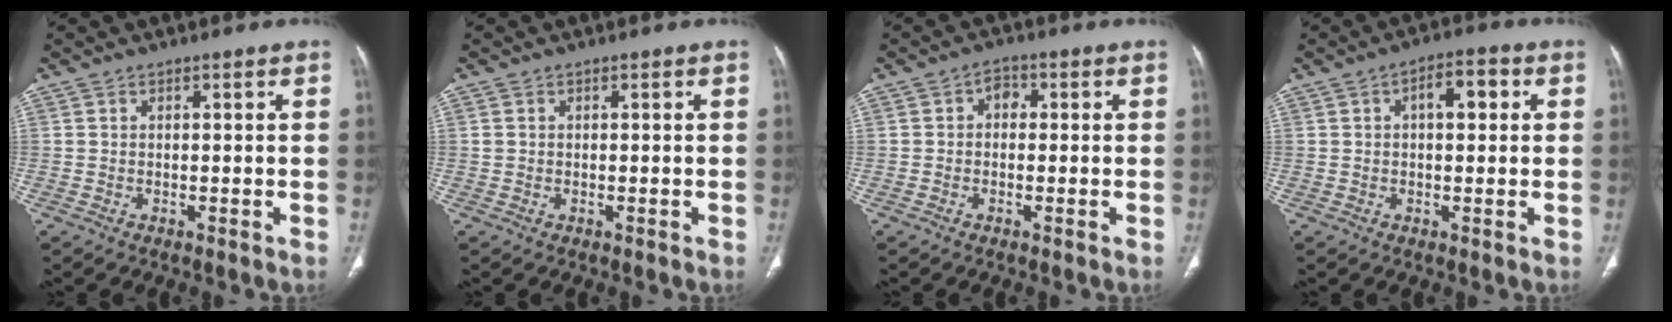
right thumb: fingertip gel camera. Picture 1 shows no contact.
{"total": 0.7, "force": [0.1, 0.6, 0.2], "torque": [0.000, 0.002, 0.002]}
{"total": 2.6, "force": [0.1, 2.1, 1.6], "torque": [-0.002, 0.010, -0.009]}
{"total": 5.4, "force": [1.2, 2.7, 4.6], "torque": [-0.055, 0.014, 0.013]}